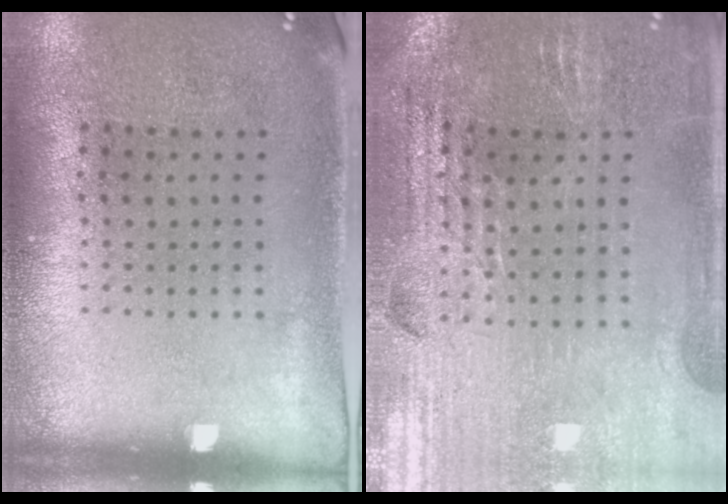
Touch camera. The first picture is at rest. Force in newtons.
{"total": 2.8, "press": 2.8, "slide": 0.4}